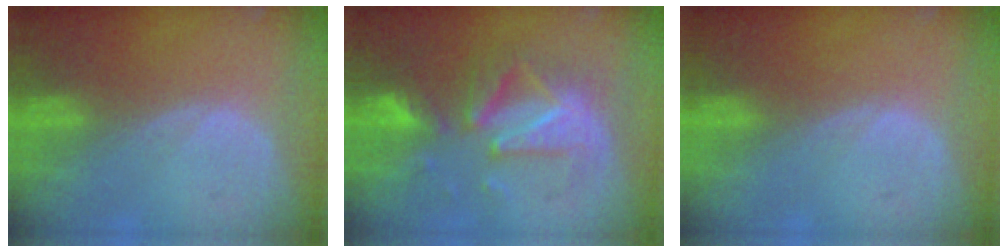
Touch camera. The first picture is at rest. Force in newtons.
{"total": 9.5, "press": 9.0, "slide": 3.0}
{"total": 0.0}